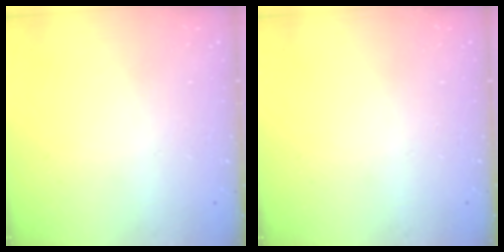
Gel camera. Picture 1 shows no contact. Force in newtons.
{"total": 0.0}